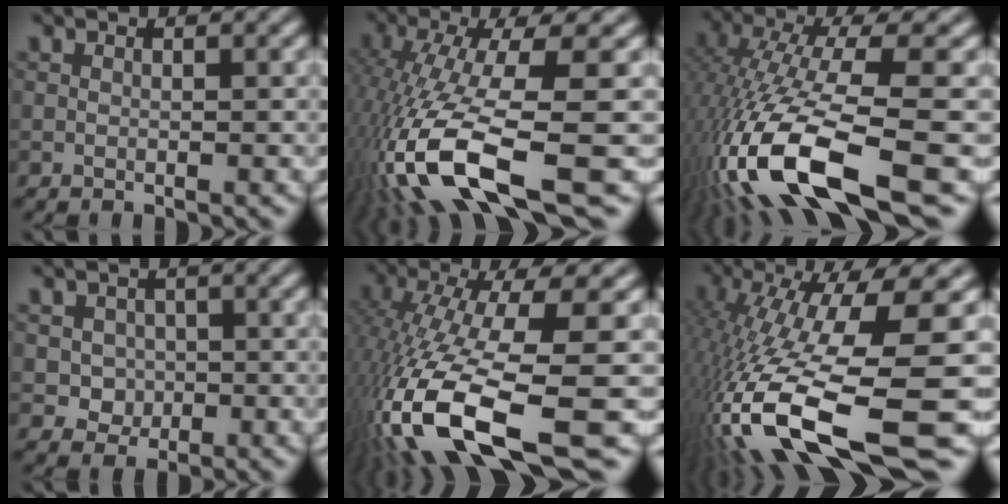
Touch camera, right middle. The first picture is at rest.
{"total": 14.5, "force": [-5.7, 4.0, 12.8], "torque": [-0.281, -0.028, -0.088]}
{"total": 14.9, "force": [-6.2, 4.0, 13.0], "torque": [-0.271, -0.013, -0.102]}
{"total": 2.6, "force": [-0.1, 2.4, 1.0], "torque": [-0.004, -0.002, -0.008]}
{"total": 15.9, "force": [-6.2, 4.2, 14.0], "torque": [-0.302, -0.028, -0.094]}
{"total": 16.7, "force": [-4.8, 4.9, 15.3], "torque": [-0.302, -0.018, -0.079]}